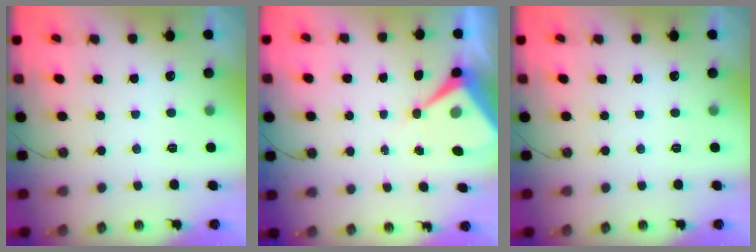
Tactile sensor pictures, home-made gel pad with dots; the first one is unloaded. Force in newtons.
{"total": 7.3, "press": 7.3, "slide": 0.7}
{"total": 0.0}